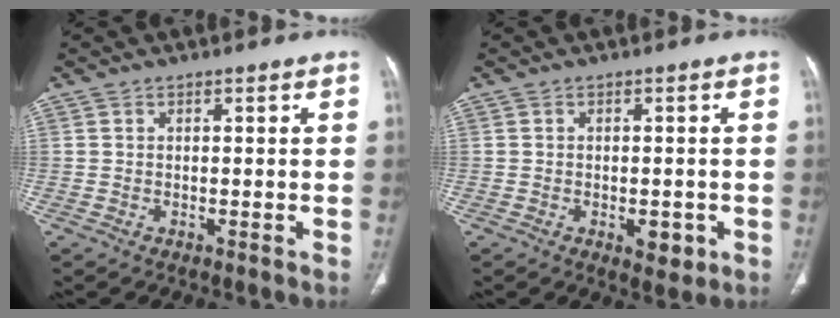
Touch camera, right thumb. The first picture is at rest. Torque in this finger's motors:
{"motor_torque": [0.54, 0.69, -0.22, 0.21, 0.18]}